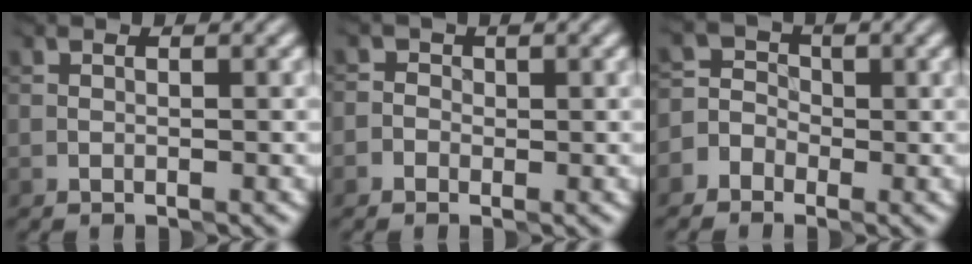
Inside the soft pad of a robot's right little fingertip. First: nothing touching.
{"total": 0.7, "force": [-0.3, 0.6, -0.4], "torque": [0.014, 0.003, -0.008]}
{"total": 2.0, "force": [-1.2, 1.6, -0.3], "torque": [0.014, 0.005, -0.028]}